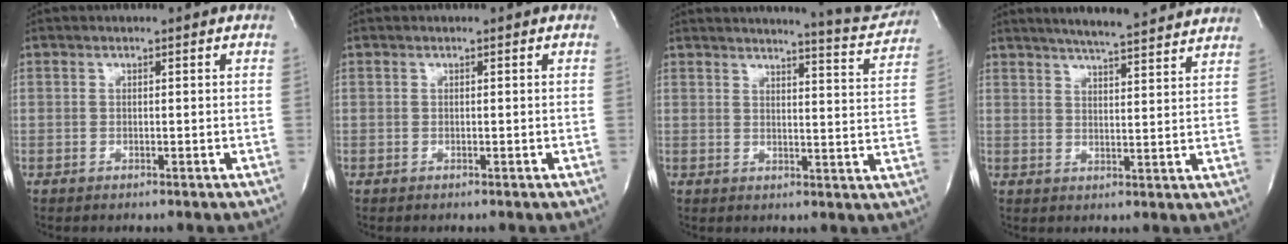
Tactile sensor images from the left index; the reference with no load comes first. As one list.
[{"total": 0.0}, {"total": 11.6, "force": [11.1, 0.3, 3.3], "torque": [-0.040, -0.051, 0.118]}, {"total": 14.2, "force": [12.8, 0.9, 6.2], "torque": [-0.100, 0.009, 0.166]}]